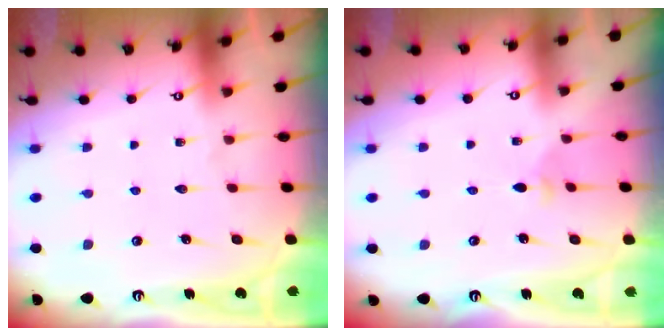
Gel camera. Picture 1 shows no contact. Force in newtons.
{"total": 2.9, "press": 2.8, "slide": 0.6}